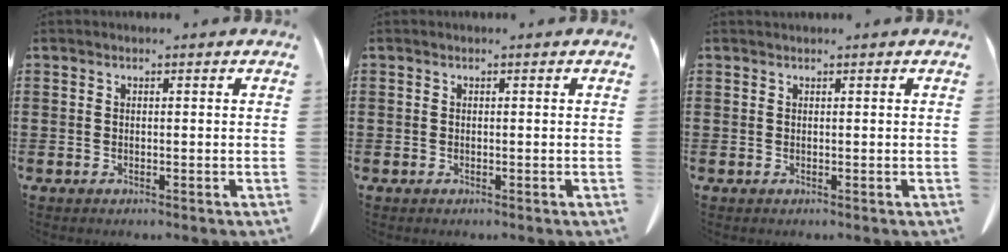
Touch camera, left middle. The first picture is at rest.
{"total": 0.0}
{"total": 0.0}